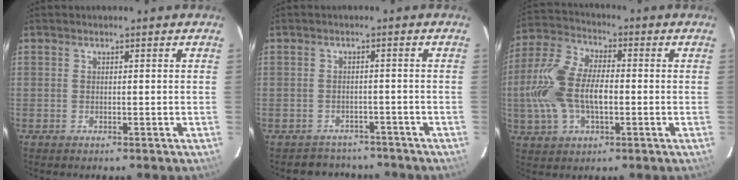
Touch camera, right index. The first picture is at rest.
{"total": 6.6, "force": [-5.7, 3.3, 0.5], "torque": [-0.017, 0.018, -0.075]}
{"total": 14.3, "force": [-1.7, 7.7, 12.0], "torque": [-0.265, 0.012, -0.034]}